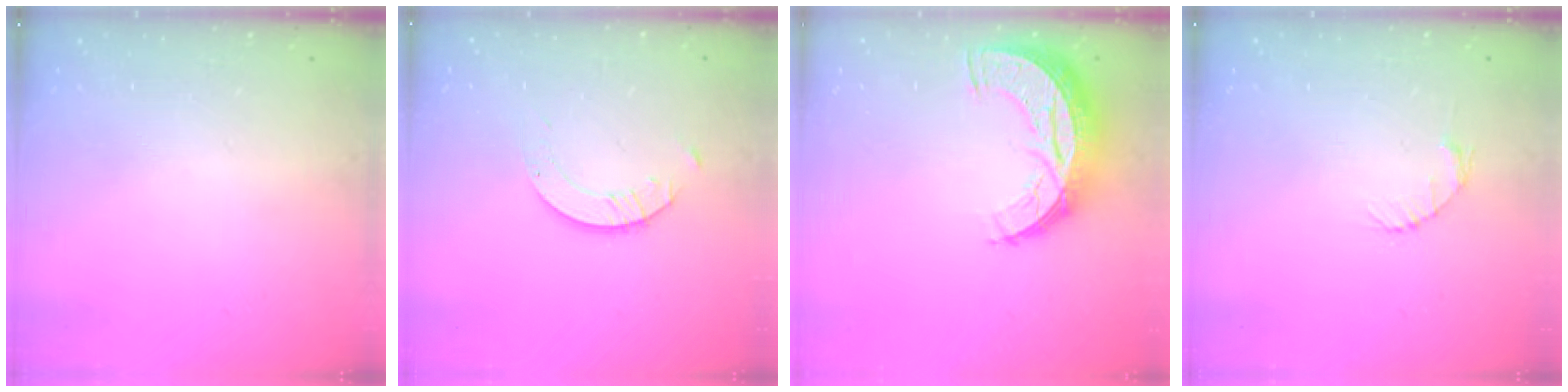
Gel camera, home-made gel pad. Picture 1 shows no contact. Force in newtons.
{"total": 2.1, "press": 2.1, "slide": 0.2}
{"total": 11.1, "press": 11.1, "slide": 0.7}
{"total": 2.7, "press": 2.7, "slide": 0.4}